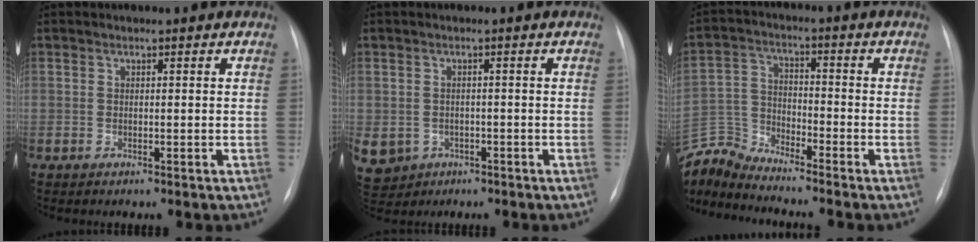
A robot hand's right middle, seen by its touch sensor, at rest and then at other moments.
{"total": 10.3, "force": [-4.2, 8.8, 3.2], "torque": [-0.104, 0.002, -0.050]}
{"total": 8.3, "force": [-8.3, -1.0, 0.1], "torque": [-0.012, 0.009, -0.164]}